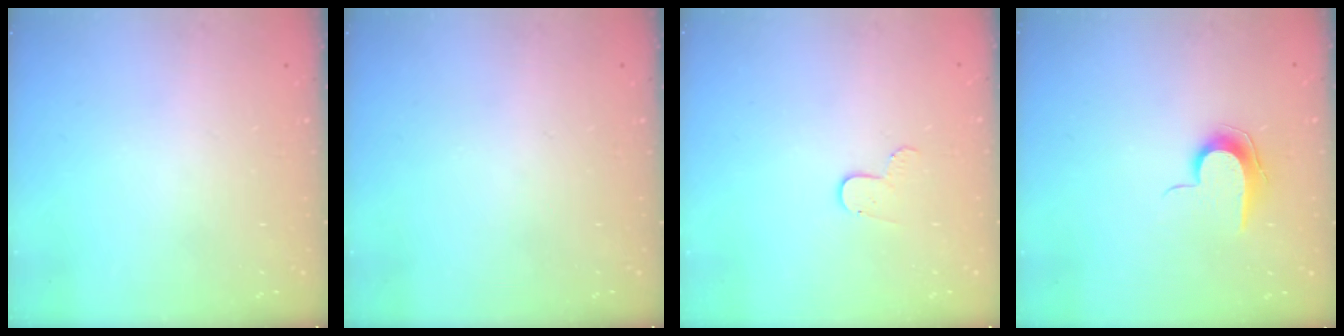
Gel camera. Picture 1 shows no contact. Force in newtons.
{"total": 0.0}
{"total": 5.2, "press": 5.2, "slide": 0.6}
{"total": 7.9, "press": 7.9, "slide": 0.8}